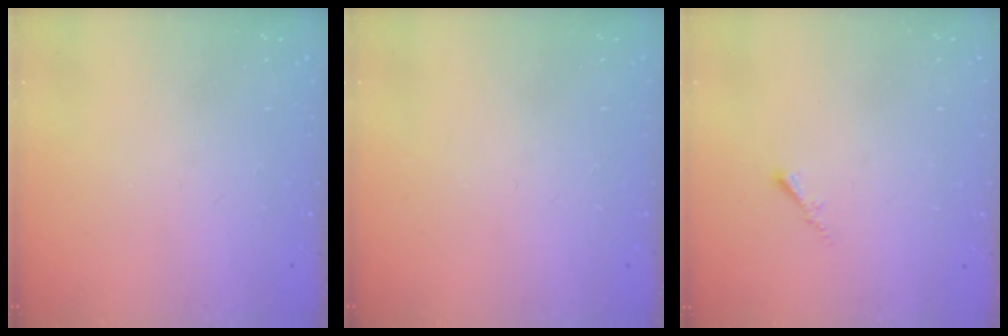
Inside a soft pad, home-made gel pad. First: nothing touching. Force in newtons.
{"total": 0.0}
{"total": 0.5, "press": 0.4, "slide": 0.3}